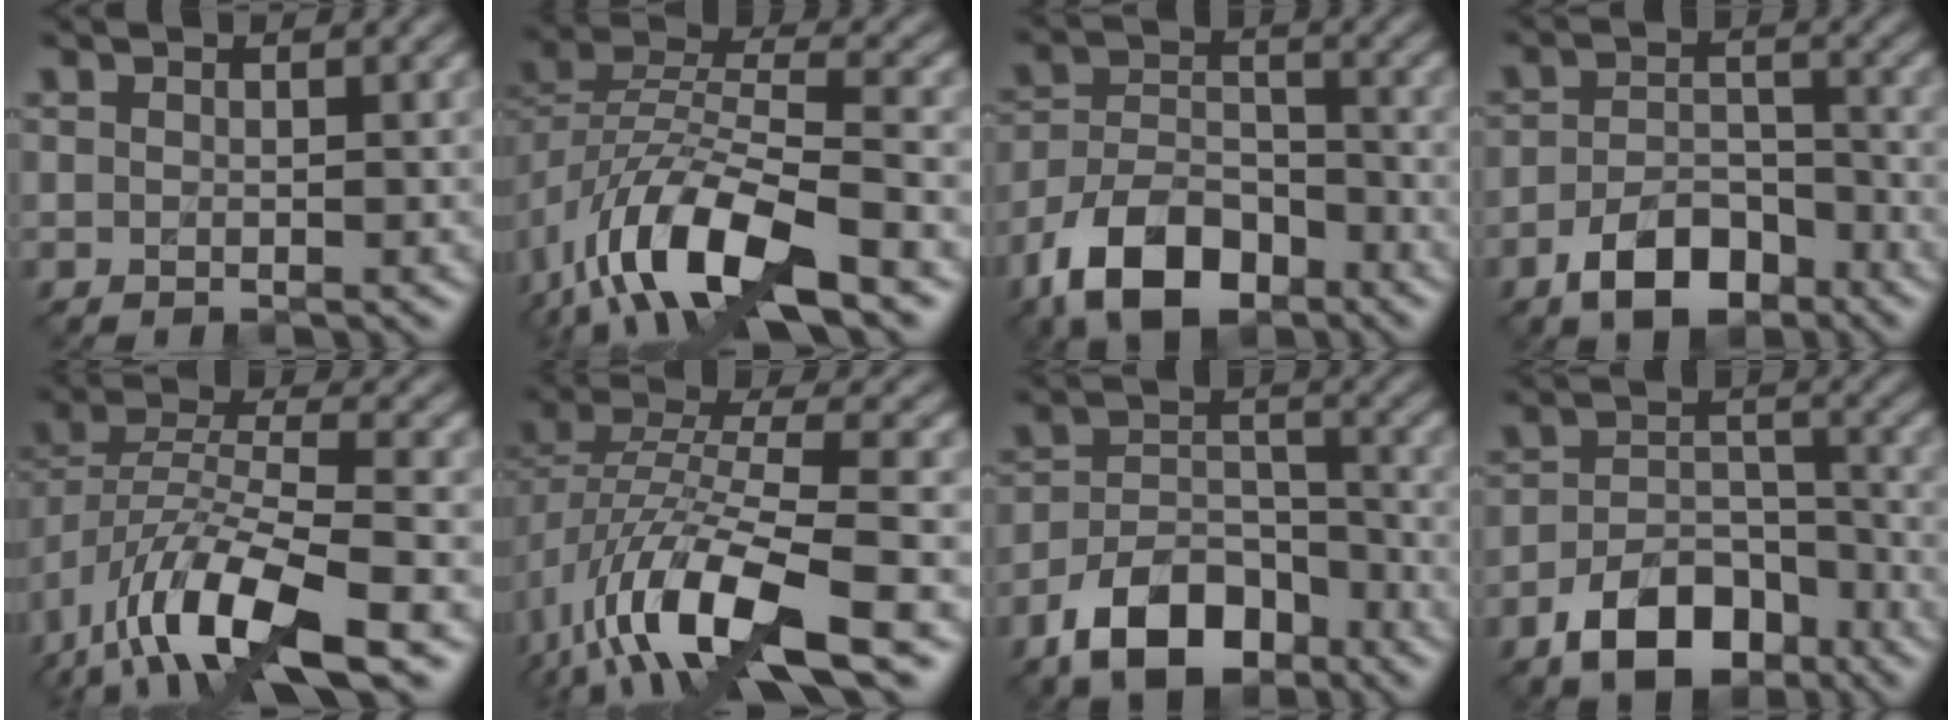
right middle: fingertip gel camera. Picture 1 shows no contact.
{"total": 11.8, "force": [-6.3, 4.9, 8.7], "torque": [-0.167, -0.005, -0.123]}
{"total": 8.9, "force": [-5.7, 4.7, 4.8], "torque": [-0.089, 0.001, -0.114]}
{"total": 5.3, "force": [-3.3, 2.7, 3.1], "torque": [-0.051, 0.002, -0.062]}
{"total": 10.8, "force": [-5.6, 4.2, 8.2], "torque": [-0.153, -0.004, -0.109]}
{"total": 11.7, "force": [-5.0, 4.6, 9.6], "torque": [-0.185, 0.001, -0.097]}
{"total": 7.6, "force": [-5.0, 4.0, 3.9], "torque": [-0.063, 0.001, -0.095]}
{"total": 6.6, "force": [-4.2, 3.6, 3.6], "torque": [-0.056, 0.001, -0.074]}